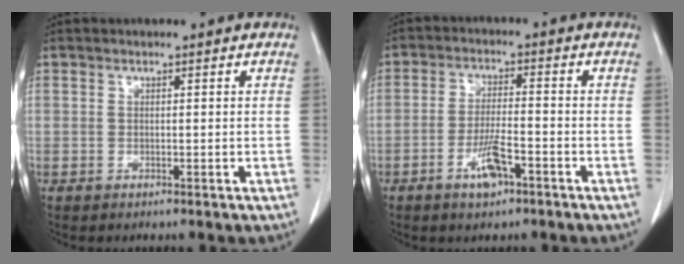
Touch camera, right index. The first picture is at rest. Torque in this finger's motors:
{"motor_torque": [0.03, -0.01, 0.09, 0.05]}